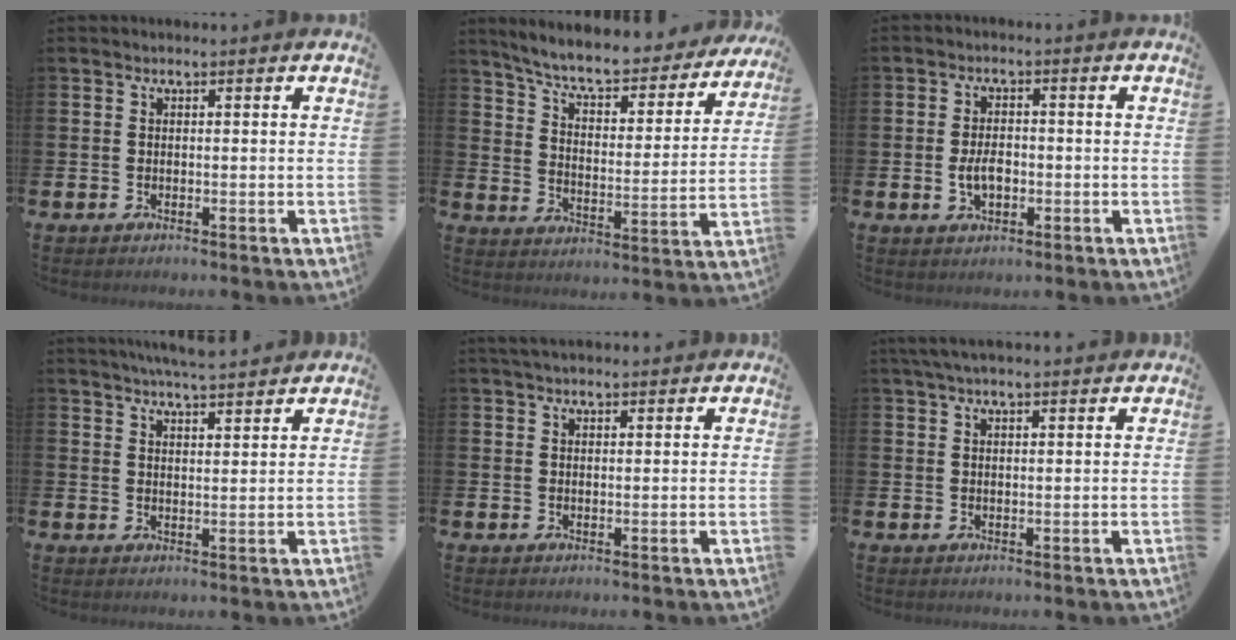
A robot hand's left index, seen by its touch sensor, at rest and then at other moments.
{"total": 7.3, "force": [6.6, 1.2, 2.7], "torque": [-0.076, -0.054, 0.109]}
{"total": 3.5, "force": [-0.5, 2.1, 2.7], "torque": [-0.038, -0.001, -0.013]}
{"total": 5.4, "force": [5.2, -0.2, 1.1], "torque": [-0.029, -0.023, 0.094]}
{"total": 2.2, "force": [2.0, 0.6, 0.7], "torque": [-0.006, -0.003, 0.035]}
{"total": 3.0, "force": [2.5, 0.5, 1.5], "torque": [-0.031, 0.000, 0.045]}